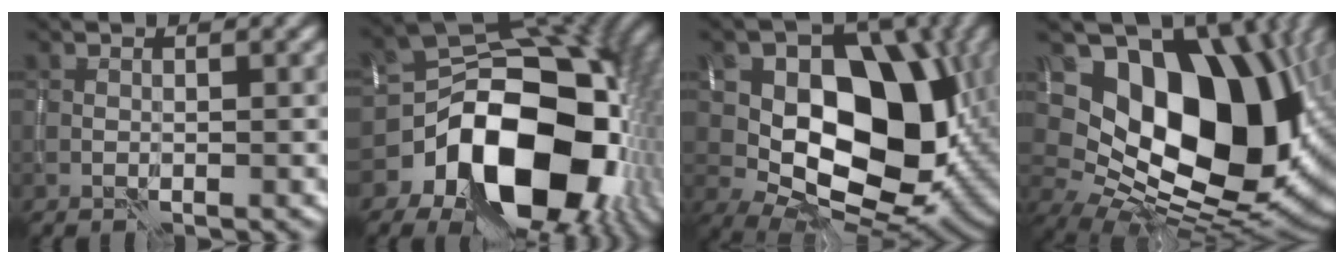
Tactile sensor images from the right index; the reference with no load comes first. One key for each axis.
{"total": 16.7, "fx": -4.9, "fy": 11.3, "fz": 11.2, "tx": -0.144, "ty": -0.010, "tz": -0.078}
{"total": 15.4, "fx": 1.7, "fy": 10.6, "fz": 11.1, "tx": -0.147, "ty": -0.002, "tz": 0.032}
{"total": 17.3, "fx": 3.8, "fy": 11.4, "fz": 12.3, "tx": -0.193, "ty": -0.007, "tz": 0.075}